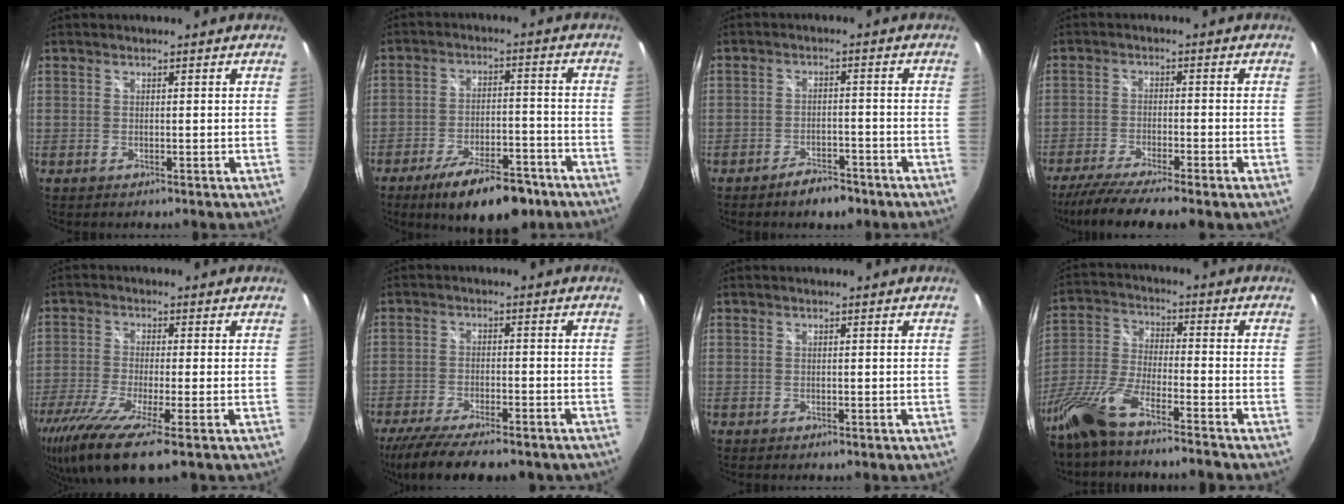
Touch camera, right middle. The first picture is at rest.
{"total": 14.6, "force": [-10.4, 4.9, 8.9], "torque": [-0.156, -0.010, -0.152]}
{"total": 5.0, "force": [-4.0, 2.1, 2.2], "torque": [-0.049, 0.007, -0.056]}
{"total": 10.8, "force": [-8.7, 0.5, 6.3], "torque": [-0.131, -0.034, -0.146]}
{"total": 12.5, "force": [-7.7, 1.6, 9.8], "torque": [-0.212, -0.056, -0.142]}
{"total": 16.7, "force": [-13.2, 4.5, 9.0], "torque": [-0.185, -0.046, -0.201]}
{"total": 0.0}
{"total": 12.5, "force": [-9.7, 1.2, 7.8], "torque": [-0.181, -0.025, -0.188]}